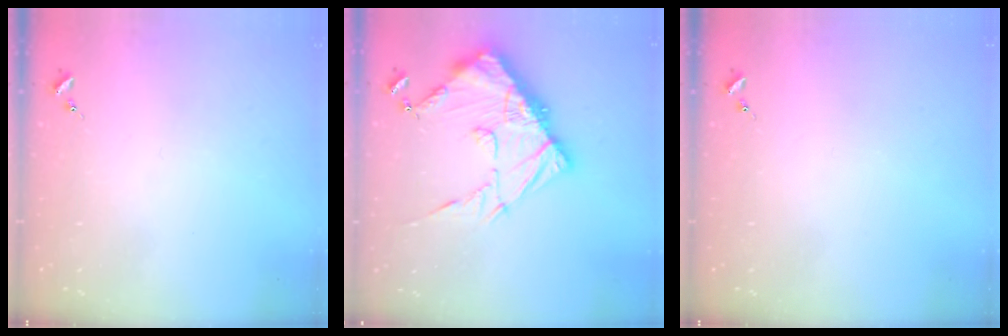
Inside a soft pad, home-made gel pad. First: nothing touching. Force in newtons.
{"total": 18.0, "press": 17.9, "slide": 1.6}
{"total": 0.0}